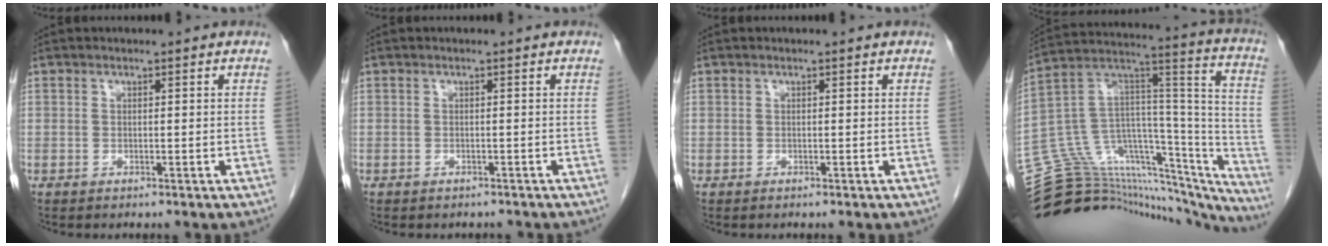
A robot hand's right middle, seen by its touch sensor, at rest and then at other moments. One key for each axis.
{"total": 1.7, "fx": -1.6, "fy": 0.7, "fz": 0.3, "tx": -0.013, "ty": -0.002, "tz": -0.020}
{"total": 0.0}
{"total": 36.0, "fx": -32.7, "fy": 9.4, "fz": 11.8, "tx": -0.146, "ty": 0.041, "tz": -0.453}